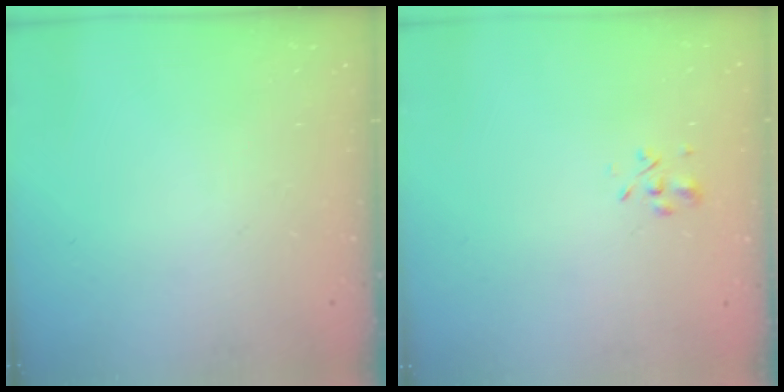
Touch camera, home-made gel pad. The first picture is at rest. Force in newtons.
{"total": 2.6, "press": 2.4, "slide": 1.0}